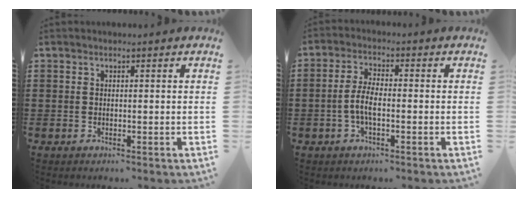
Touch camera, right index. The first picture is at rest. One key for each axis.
{"total": 4.3, "fx": -1.1, "fy": 1.6, "fz": 3.9, "tx": -0.097, "ty": -0.003, "tz": -0.029}